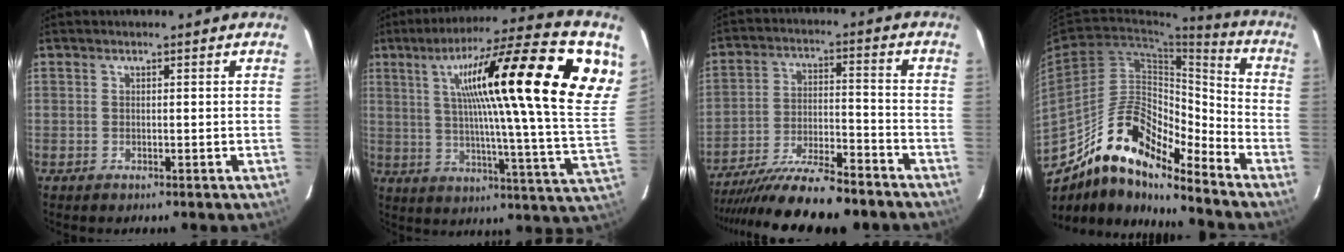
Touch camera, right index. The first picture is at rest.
{"total": 29.4, "force": [11.0, 1.0, 27.3], "torque": [-0.330, 0.026, 0.155]}
{"total": 16.0, "force": [-14.0, 1.7, 7.6], "torque": [-0.138, -0.008, -0.233]}
{"total": 15.7, "force": [-12.2, 5.4, 8.3], "torque": [-0.140, 0.050, -0.212]}